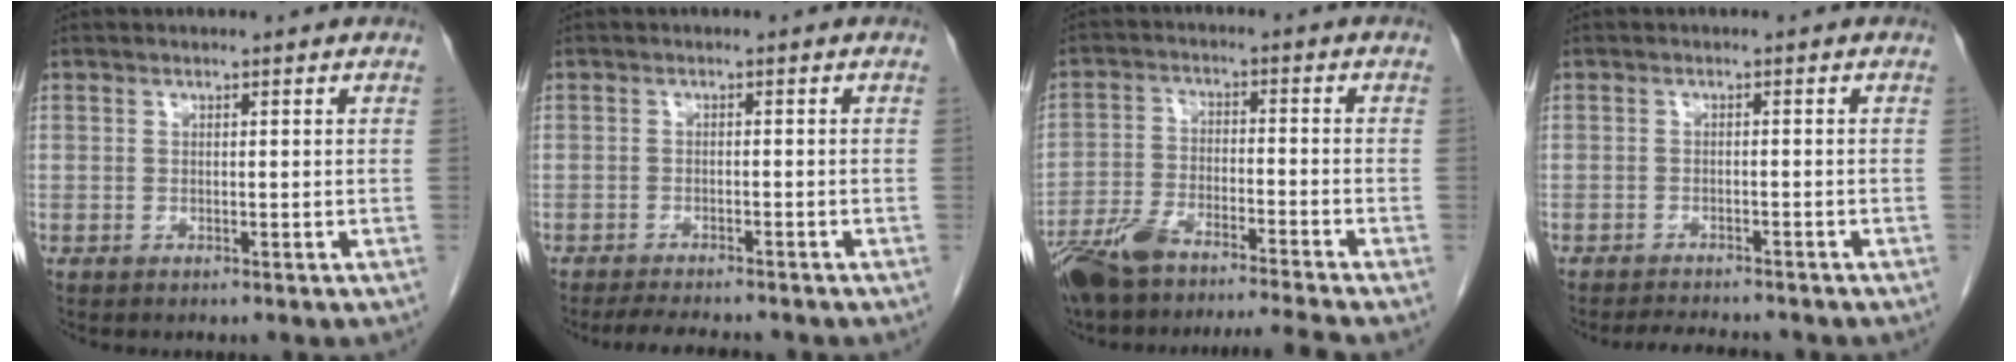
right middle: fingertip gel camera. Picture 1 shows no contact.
{"total": 6.1, "force": [-5.4, 0.9, 2.5], "torque": [-0.037, -0.012, -0.082]}
{"total": 11.3, "force": [-9.9, -0.2, 5.4], "torque": [-0.103, -0.007, -0.173]}
{"total": 4.8, "force": [-4.5, 0.7, 1.4], "torque": [-0.020, -0.010, -0.067]}